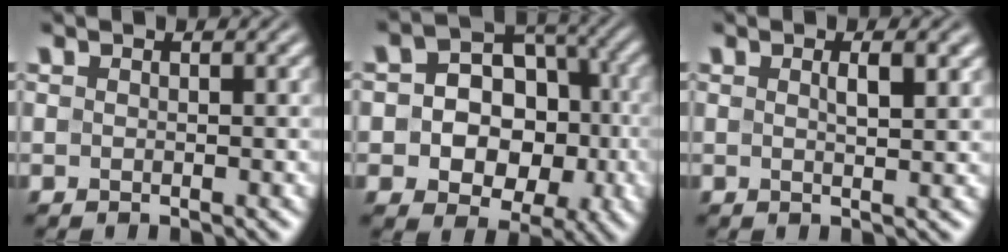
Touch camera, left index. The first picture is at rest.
{"total": 9.3, "force": [-1.6, 7.4, 5.4], "torque": [-0.052, -0.001, -0.042]}
{"total": 2.4, "force": [0.6, 0.6, 2.2], "torque": [-0.032, 0.002, 0.009]}